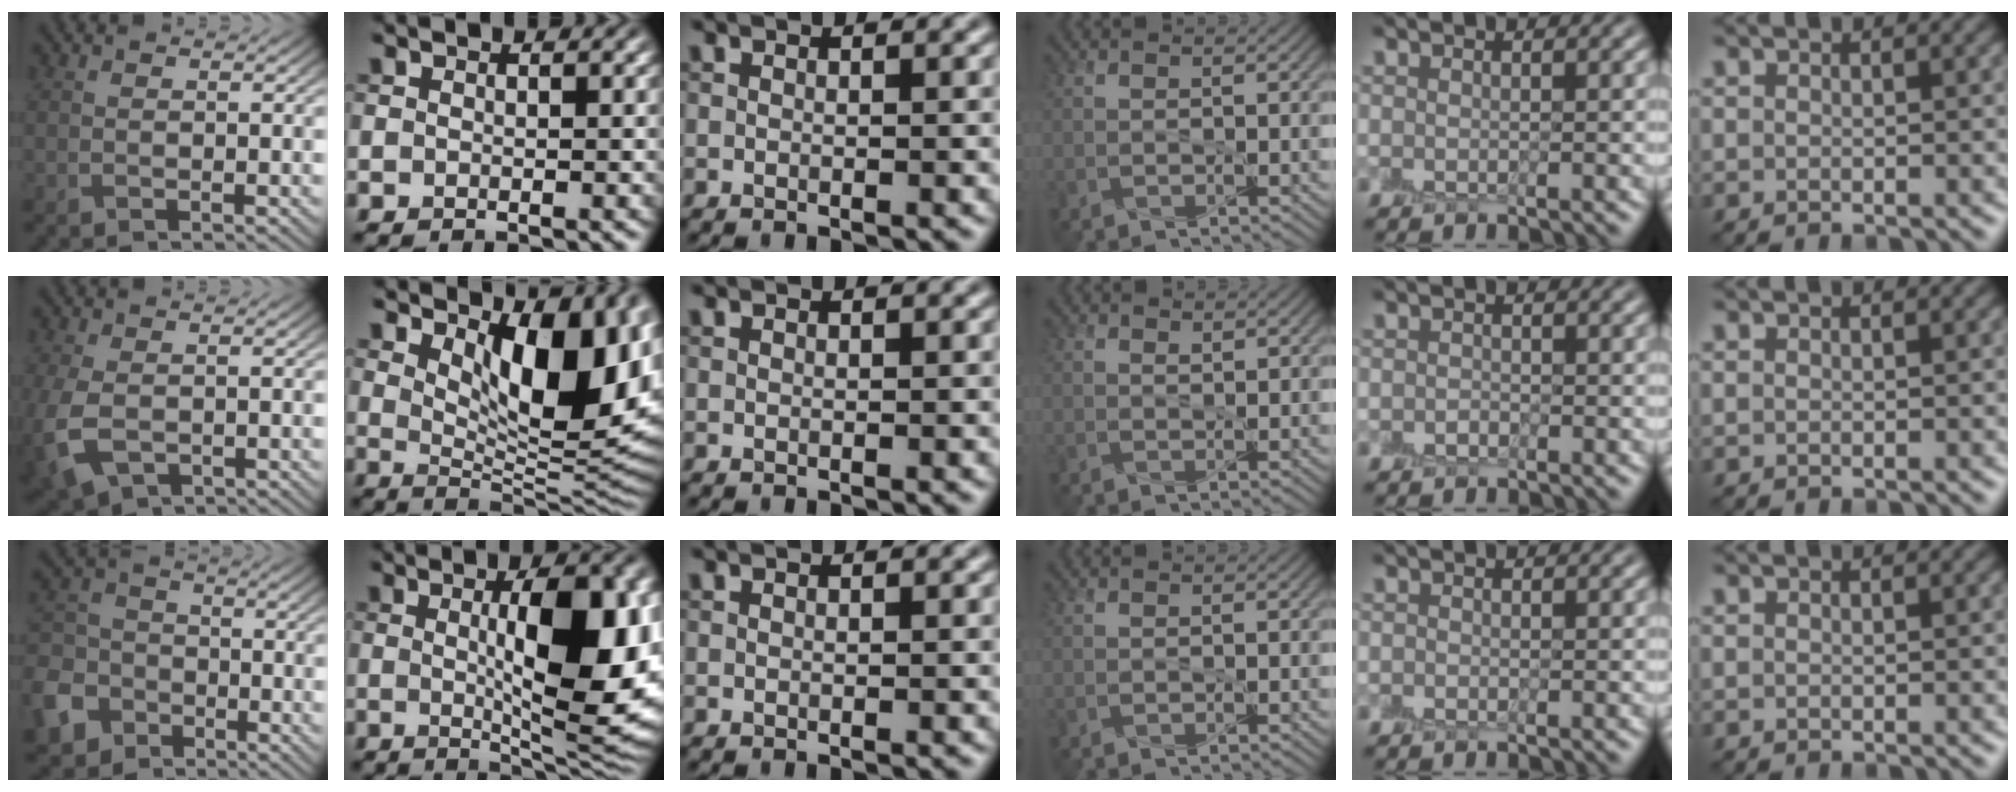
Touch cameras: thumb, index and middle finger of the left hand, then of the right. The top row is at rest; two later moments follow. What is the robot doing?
{"motion": "peel", "object": "small bumper sticker"}